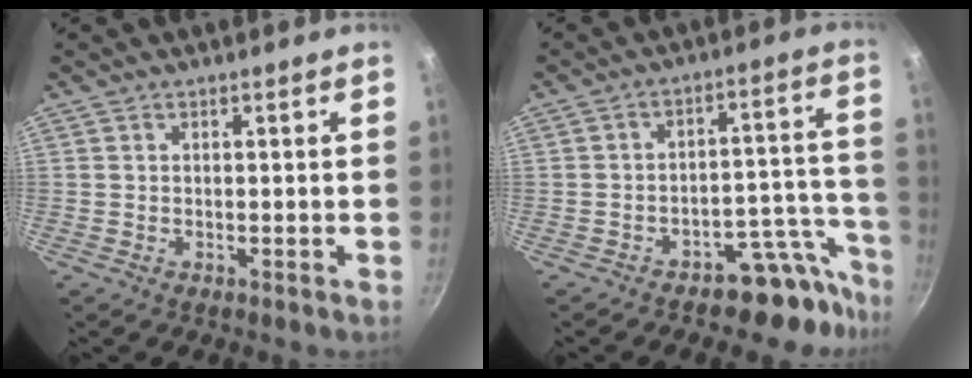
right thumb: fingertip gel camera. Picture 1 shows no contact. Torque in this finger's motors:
{"motor_torque": [1.68, 0.12, -0.16, -0.09, 0.14]}